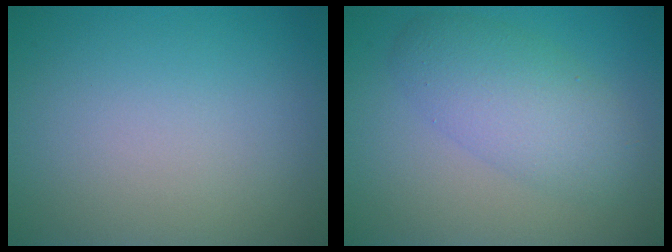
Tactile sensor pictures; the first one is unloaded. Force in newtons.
{"total": 4.9, "press": 4.9, "slide": 0.1}